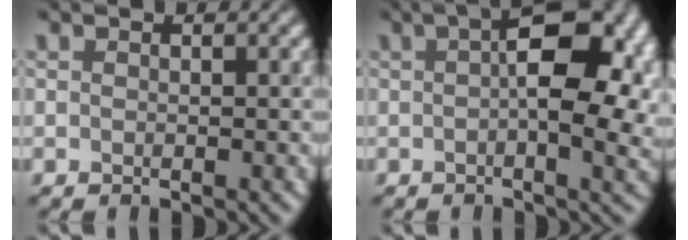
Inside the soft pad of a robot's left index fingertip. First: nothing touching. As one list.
[{"total": 9.2, "force": [1.5, 3.7, 8.3], "torque": [-0.113, 0.007, 0.018]}]